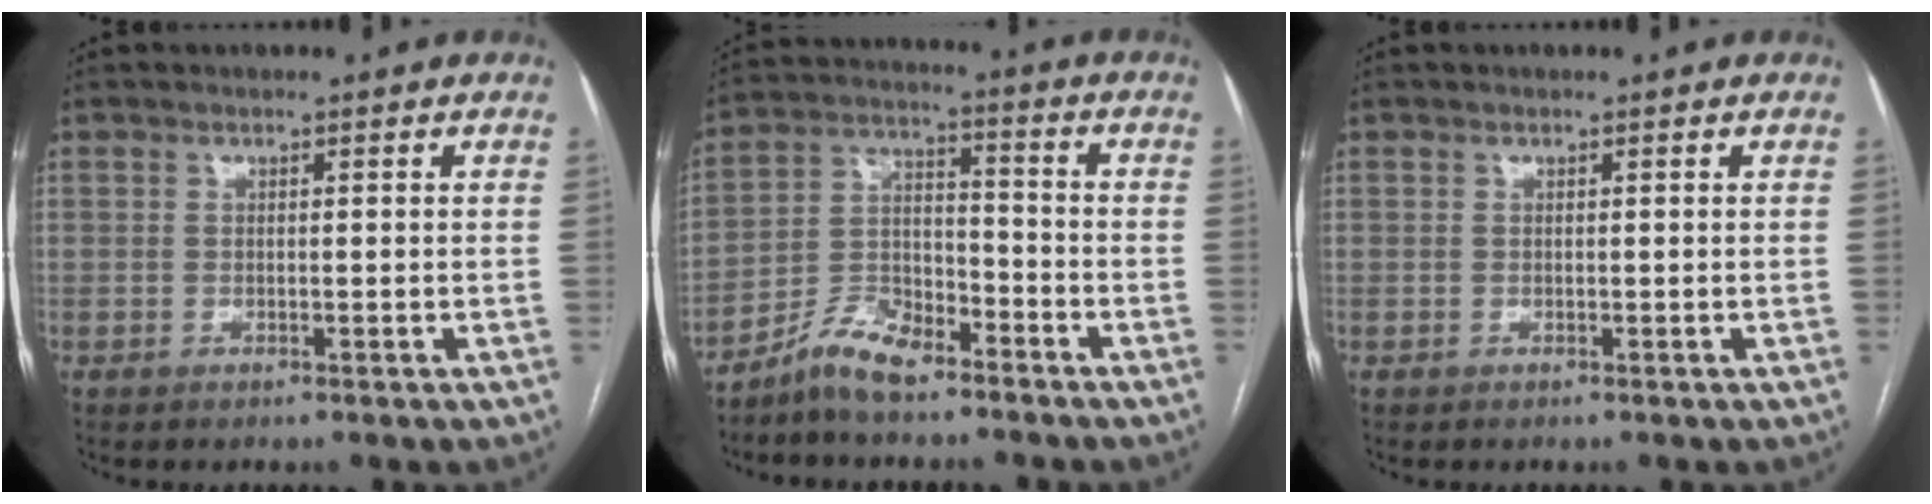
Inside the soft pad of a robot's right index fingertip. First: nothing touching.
{"total": 8.0, "force": [-6.6, 2.6, 3.8], "torque": [-0.079, 0.008, -0.129]}
{"total": 0.0}